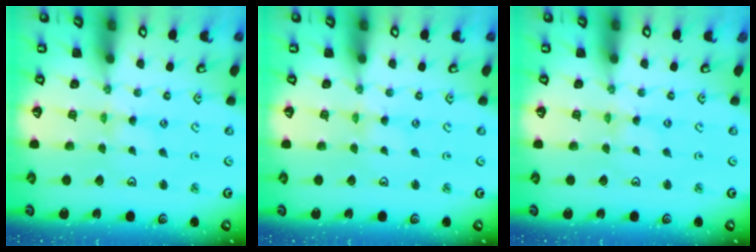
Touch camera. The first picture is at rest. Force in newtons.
{"total": 0.0}
{"total": 0.0}